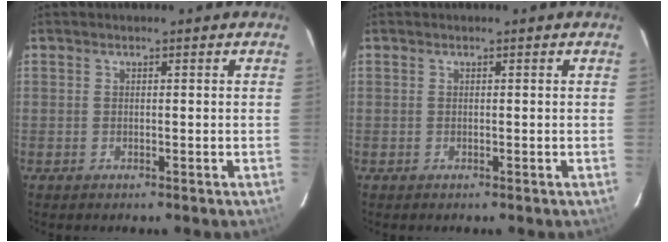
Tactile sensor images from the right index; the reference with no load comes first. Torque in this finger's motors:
{"motor_torque": [-0.01, 0.00, 0.00, 0.00]}